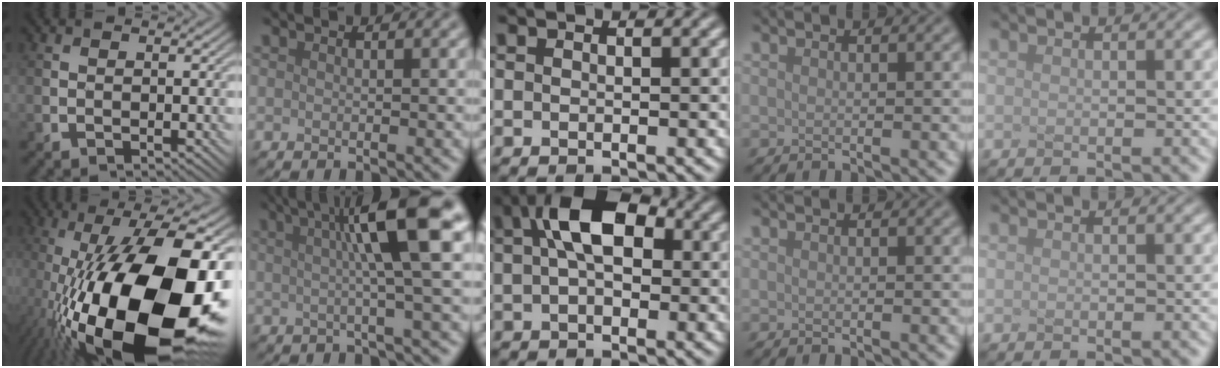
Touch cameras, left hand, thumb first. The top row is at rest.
{"thumb": {"total": 22.6, "force": [-6.2, 9.4, 19.6], "torque": [-0.363, -0.015, -0.096]}, "index": {"total": 9.0, "force": [2.2, 1.3, 8.6], "torque": [-0.106, 0.019, 0.028]}, "middle": {"total": 7.5, "force": [1.7, 4.3, 5.9], "torque": [-0.106, 0.022, 0.018]}}